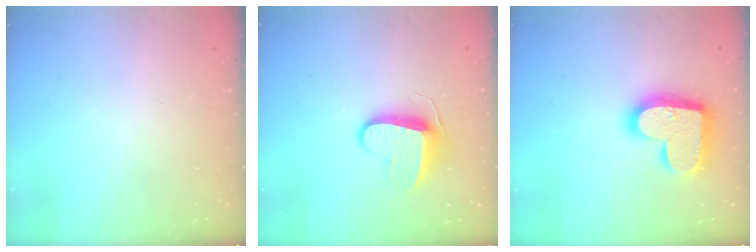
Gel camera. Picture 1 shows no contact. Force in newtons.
{"total": 9.0, "press": 9.0, "slide": 0.4}
{"total": 18.9, "press": 18.9, "slide": 1.1}